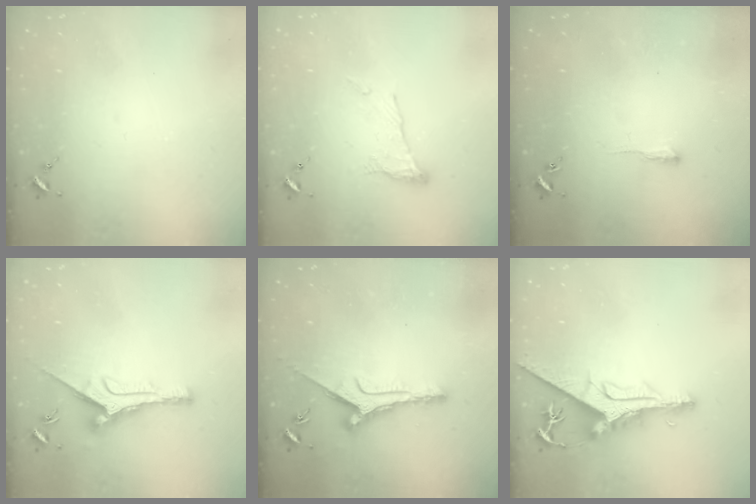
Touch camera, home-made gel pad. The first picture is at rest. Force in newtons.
{"total": 9.6, "press": 9.6, "slide": 0.4}
{"total": 2.5, "press": 2.5, "slide": 0.4}
{"total": 9.9, "press": 9.9, "slide": 0.5}
{"total": 8.6, "press": 8.6, "slide": 0.5}
{"total": 11.0, "press": 10.9, "slide": 1.1}